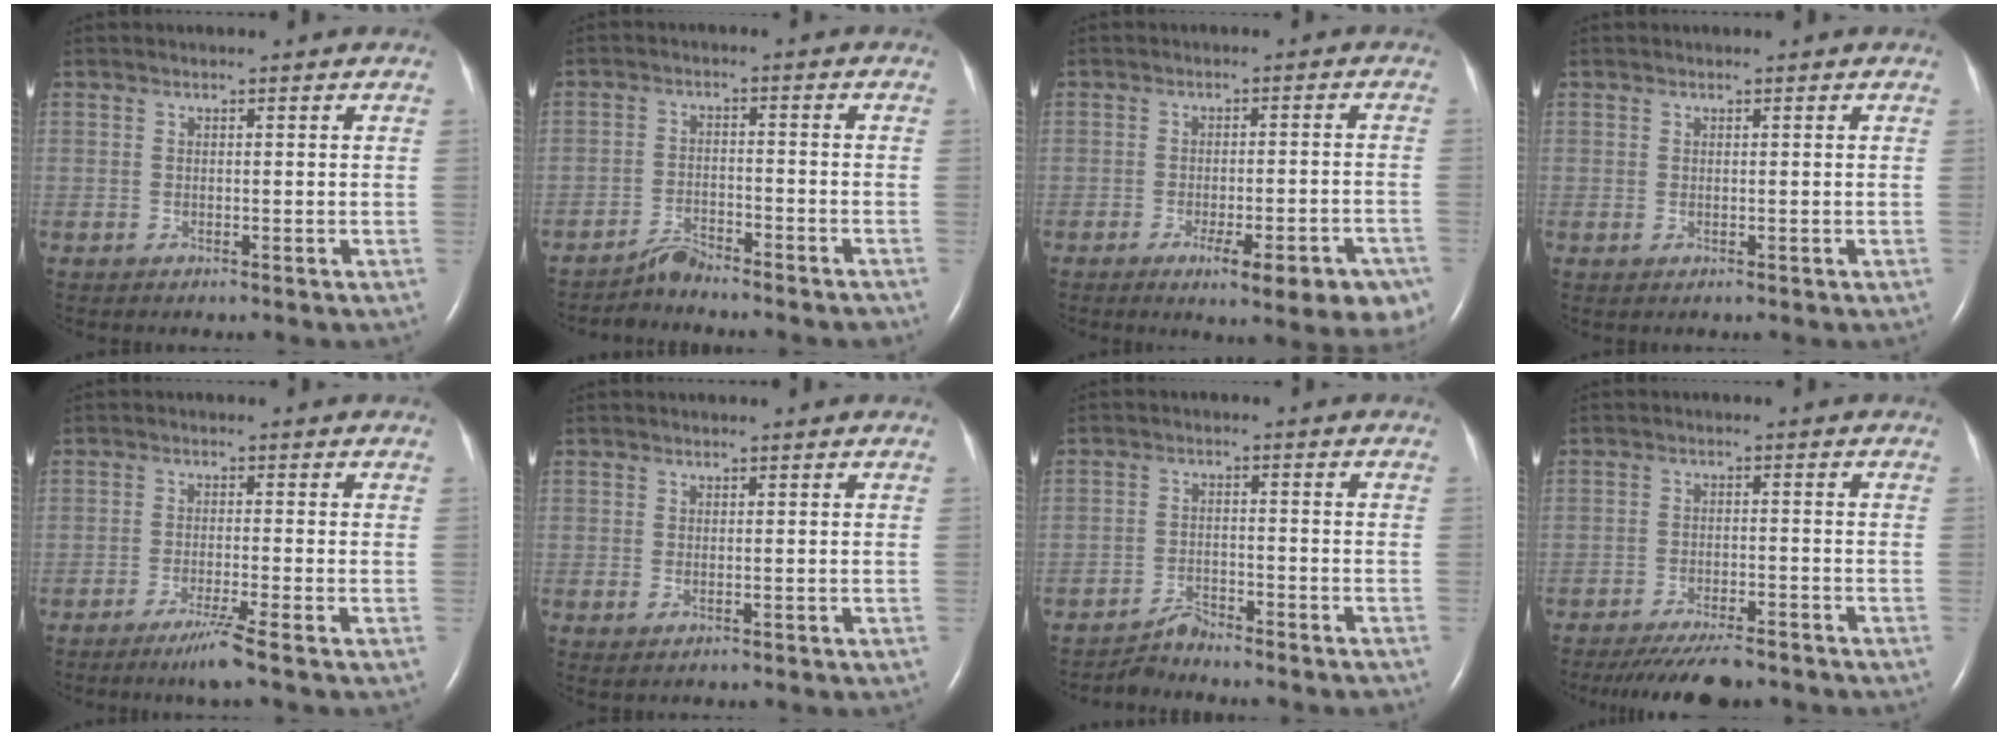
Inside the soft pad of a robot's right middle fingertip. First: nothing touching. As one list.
[{"total": 4.3, "force": [-4.2, 0.4, 0.7], "torque": [-0.009, -0.008, -0.069]}, {"total": 13.2, "force": [-8.2, 3.1, 9.9], "torque": [-0.059, 0.011, -0.103]}, {"total": 0.0}, {"total": 3.9, "force": [-2.6, -1.1, 2.6], "torque": [-0.054, -0.012, -0.053]}, {"total": 0.8, "force": [0.0, 0.3, 0.7], "torque": [-0.016, -0.005, 0.004]}, {"total": 3.8, "force": [-3.8, 0.1, 0.1], "torque": [0.001, -0.007, -0.063]}, {"total": 9.3, "force": [-8.2, 1.6, 3.9], "torque": [-0.059, -0.019, -0.124]}]